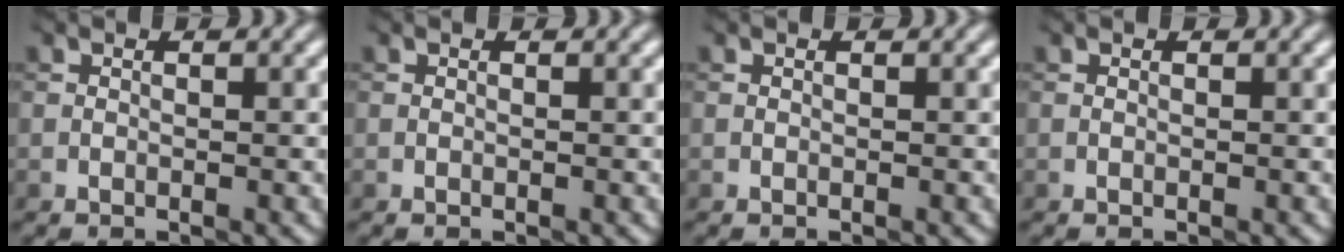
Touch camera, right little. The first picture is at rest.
{"total": 0.0}
{"total": 0.0}
{"total": 0.0}